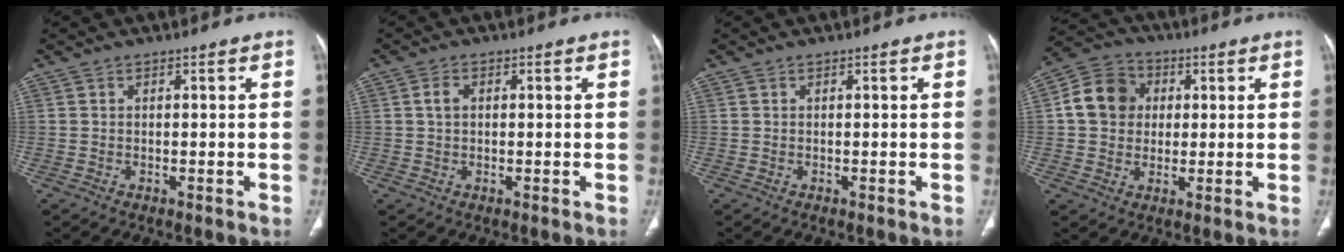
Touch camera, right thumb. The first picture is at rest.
{"total": 2.4, "force": [0.5, 1.5, 1.7], "torque": [-0.034, 0.006, 0.011]}
{"total": 0.0}
{"total": 10.1, "force": [1.3, 8.8, 4.8], "torque": [-0.069, 0.013, 0.013]}